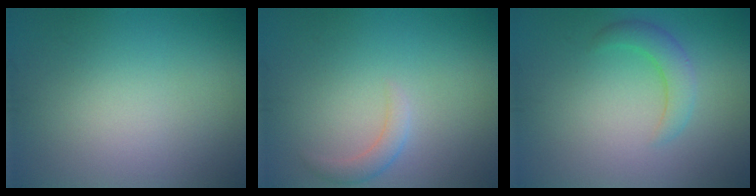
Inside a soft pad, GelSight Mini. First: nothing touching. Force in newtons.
{"total": 1.6, "press": 1.6, "slide": 0.1}
{"total": 2.5, "press": 2.5, "slide": 0.2}